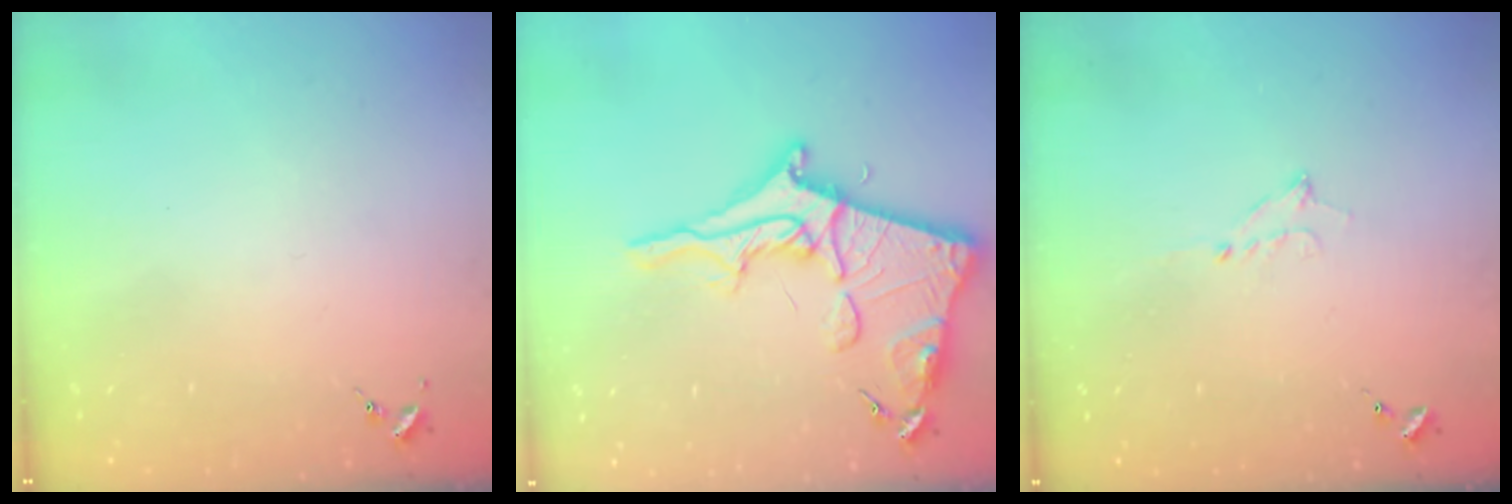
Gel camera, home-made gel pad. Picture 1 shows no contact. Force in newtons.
{"total": 19.1, "press": 19.1, "slide": 1.4}
{"total": 5.2, "press": 5.2, "slide": 0.3}